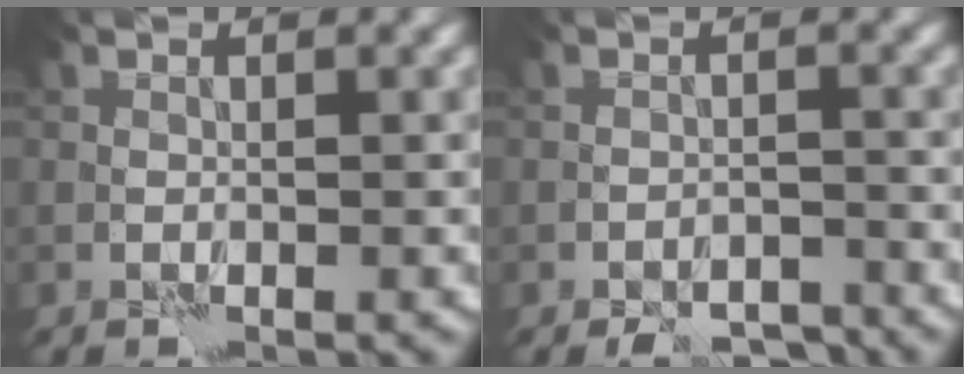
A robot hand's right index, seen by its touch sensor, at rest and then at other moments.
{"total": 3.8, "force": [-3.4, 1.3, 1.1], "torque": [-0.009, -0.002, -0.053]}